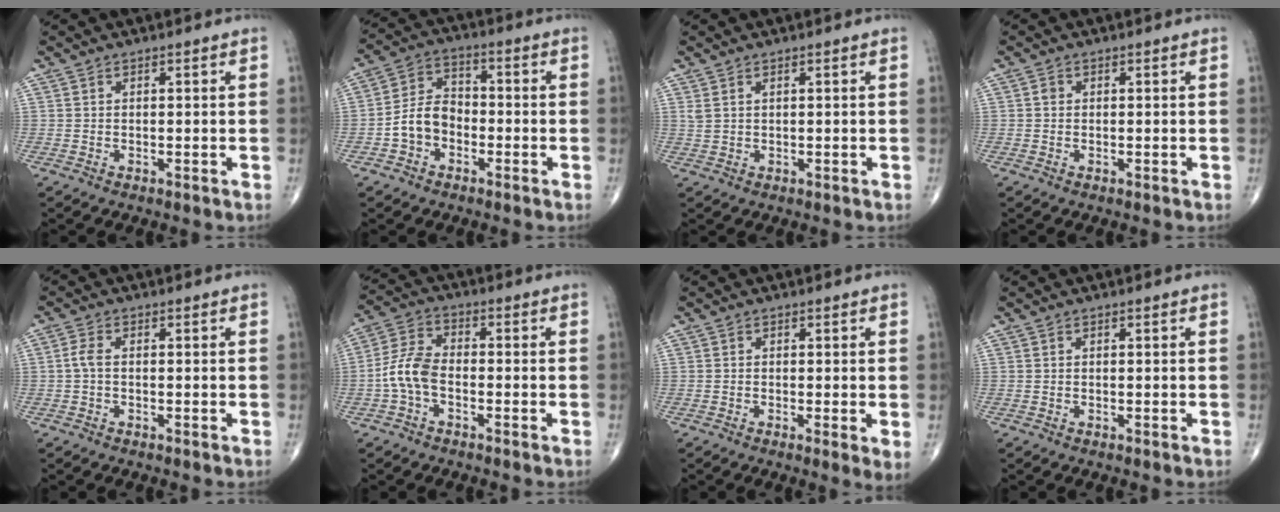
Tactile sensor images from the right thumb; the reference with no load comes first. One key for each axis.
{"total": 7.8, "fx": -2.6, "fy": 5.8, "fz": 4.6, "tx": -0.070, "ty": 0.036, "tz": -0.058}
{"total": 1.4, "fx": 0.8, "fy": 0.6, "fz": 1.0, "tx": -0.023, "ty": 0.004, "tz": 0.024}
{"total": 0.8, "fx": 0.1, "fy": 0.7, "fz": 0.4, "tx": -0.003, "ty": 0.002, "tz": -0.001}
{"total": 2.2, "fx": -0.2, "fy": 1.1, "fz": 1.9, "tx": -0.043, "ty": 0.002, "tz": -0.010}
{"total": 7.1, "fx": -2.0, "fy": 4.0, "fz": 5.5, "tx": -0.116, "ty": 0.025, "tz": -0.050}
{"total": 2.6, "fx": -0.2, "fy": 0.5, "fz": 2.5, "tx": -0.044, "ty": -0.011, "tz": -0.010}
{"total": 0.0}